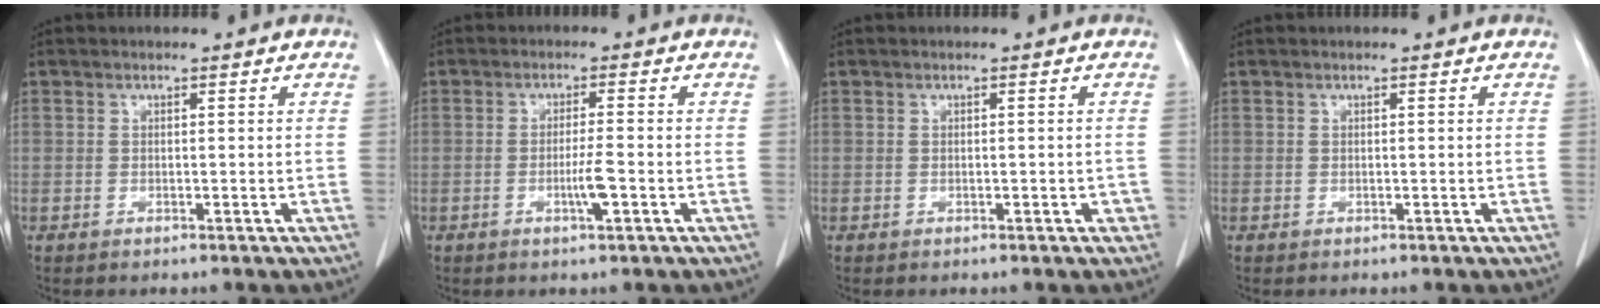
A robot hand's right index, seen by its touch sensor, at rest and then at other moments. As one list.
[{"total": 3.5, "force": [-1.2, -0.1, 3.3], "torque": [-0.061, -0.004, -0.022]}, {"total": 1.4, "force": [-0.5, 0.6, 1.1], "torque": [-0.010, 0.004, -0.004]}, {"total": 0.0}]